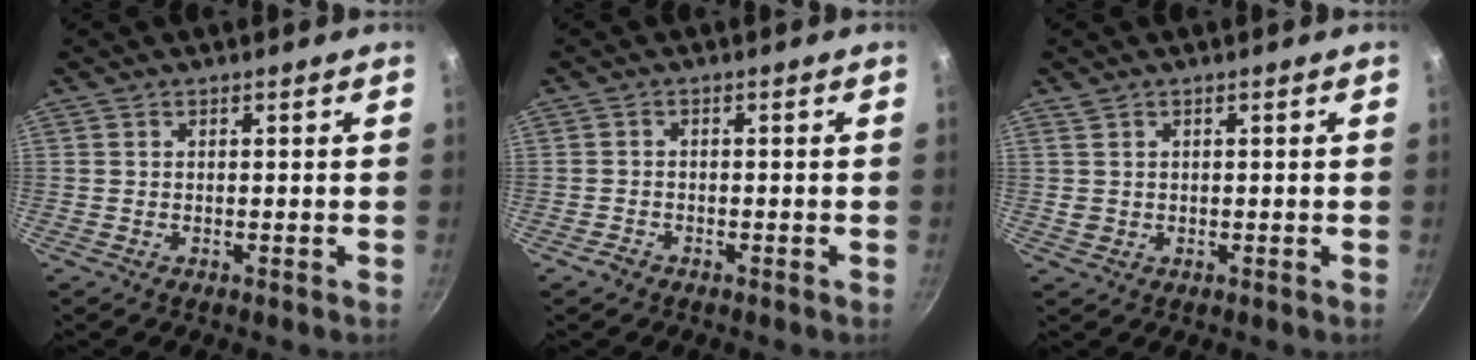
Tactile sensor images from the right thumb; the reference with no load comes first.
{"total": 1.4, "force": [-1.0, 0.9, 0.3], "torque": [-0.008, 0.003, -0.022]}
{"total": 1.5, "force": [0.8, 1.1, 0.5], "torque": [-0.004, -0.003, 0.020]}